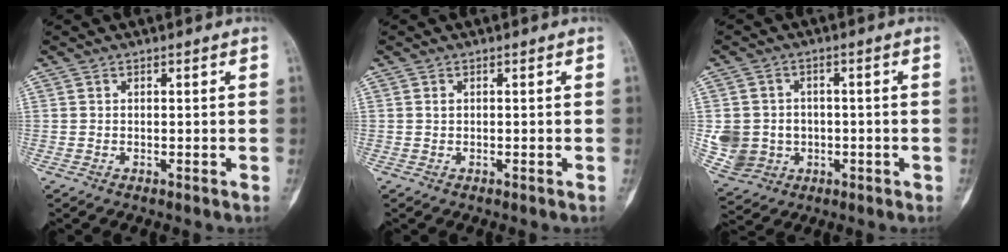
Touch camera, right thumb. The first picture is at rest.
{"total": 0.6, "force": [0.1, 0.5, 0.4], "torque": [-0.003, 0.001, 0.001]}
{"total": 9.3, "force": [-1.1, 8.6, 3.4], "torque": [-0.045, 0.011, -0.003]}